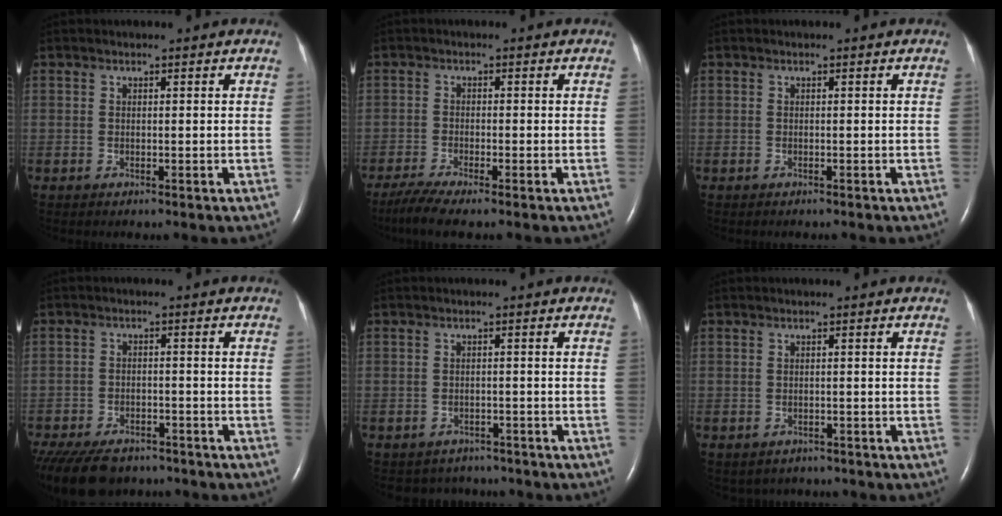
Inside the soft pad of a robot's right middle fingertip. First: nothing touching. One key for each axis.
{"total": 4.6, "fx": -3.6, "fy": 0.0, "fz": 2.8, "tx": -0.060, "ty": -0.014, "tz": -0.069}
{"total": 0.8, "fx": -0.7, "fy": 0.2, "fz": 0.3, "tx": -0.010, "ty": -0.002, "tz": -0.008}
{"total": 16.3, "fx": -12.5, "fy": 7.7, "fz": 7.0, "tx": -0.199, "ty": -0.027, "tz": -0.179}
{"total": 4.6, "fx": -4.0, "fy": 2.2, "fz": -0.4, "tx": 0.003, "ty": 0.010, "tz": -0.051}
{"total": 3.6, "fx": -3.0, "fy": 2.1, "fz": 0.3, "tx": -0.005, "ty": 0.008, "tz": -0.035}